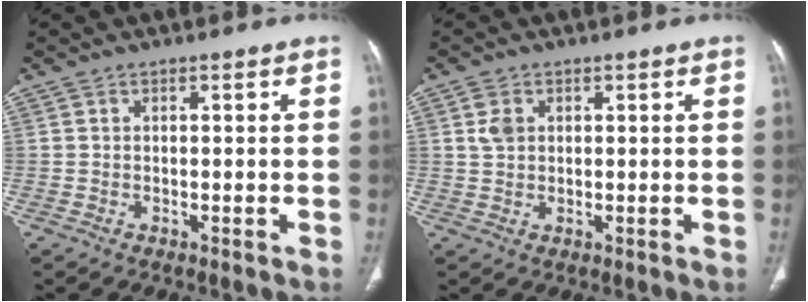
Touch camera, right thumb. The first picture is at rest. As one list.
[{"total": 2.8, "force": [0.9, 2.0, 1.7], "torque": [-0.030, 0.001, 0.022]}]